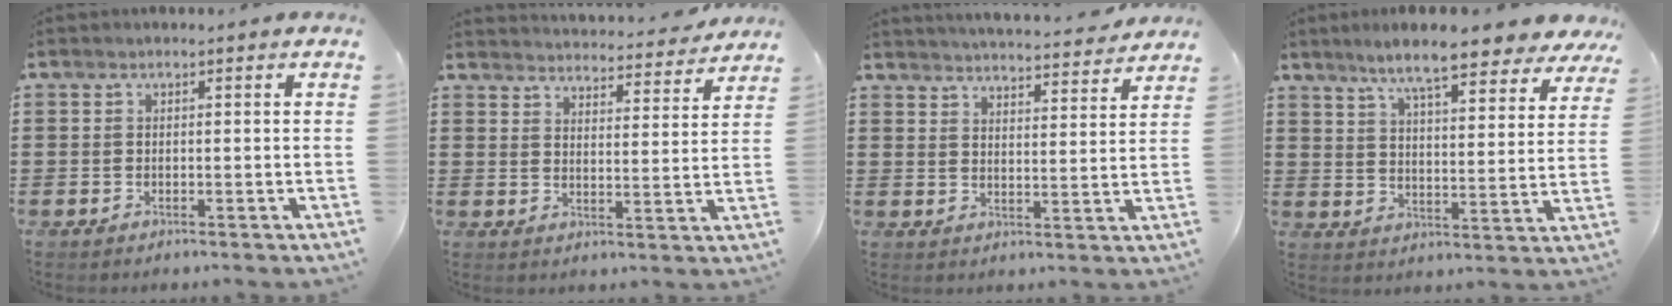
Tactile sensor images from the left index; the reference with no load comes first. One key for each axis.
{"total": 4.0, "fx": 4.0, "fy": -0.2, "fz": 0.1, "tx": -0.013, "ty": -0.033, "tz": 0.065}
{"total": 4.5, "fx": 4.4, "fy": -0.5, "fz": 0.2, "tx": -0.015, "ty": -0.034, "tz": 0.075}
{"total": 9.1, "fx": 7.7, "fy": 0.5, "fz": 4.8, "tx": -0.109, "ty": -0.031, "tz": 0.131}